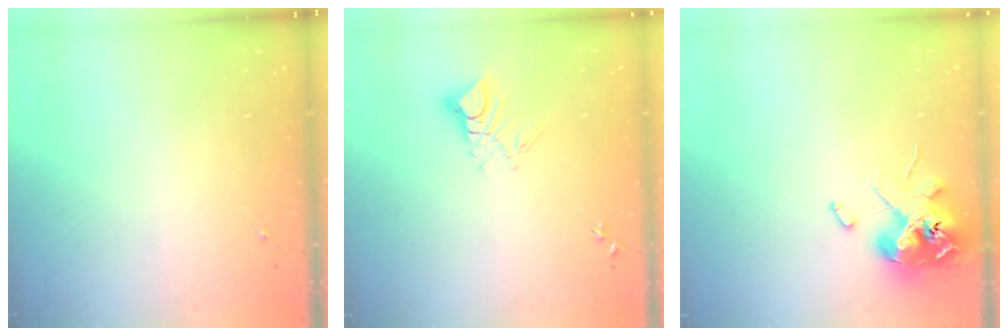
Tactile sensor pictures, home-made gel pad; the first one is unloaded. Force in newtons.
{"total": 7.9, "press": 7.8, "slide": 0.7}
{"total": 12.7, "press": 12.5, "slide": 2.2}